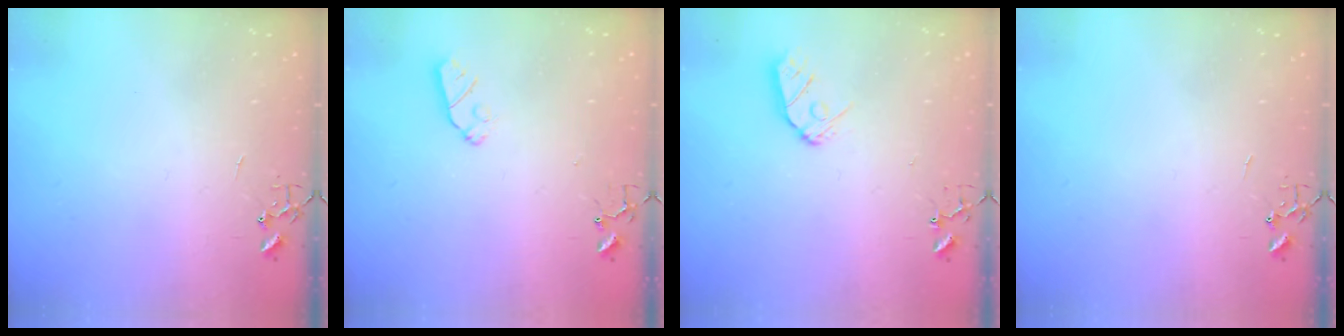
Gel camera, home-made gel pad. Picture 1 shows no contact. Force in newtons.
{"total": 6.6, "press": 6.6, "slide": 0.2}
{"total": 8.6, "press": 8.5, "slide": 0.7}
{"total": 0.0}